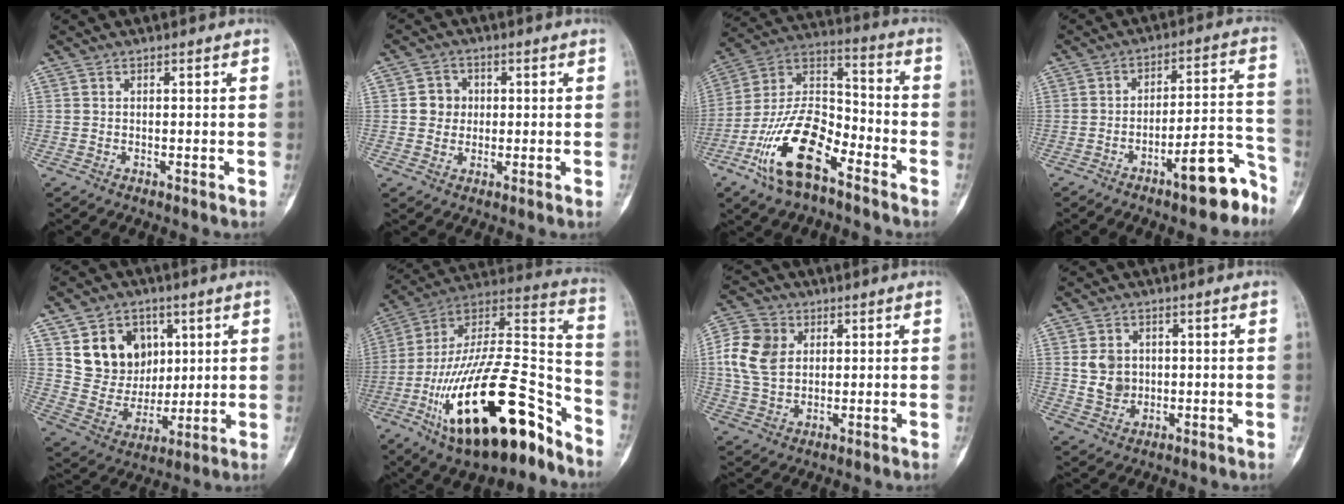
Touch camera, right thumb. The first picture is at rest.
{"total": 4.3, "force": [0.4, 4.0, 1.4], "torque": [0.002, 0.006, 0.003]}
{"total": 17.9, "force": [-9.5, 8.1, 12.8], "torque": [-0.229, 0.069, -0.185]}
{"total": 11.7, "force": [-7.5, 3.3, 8.4], "torque": [-0.091, 0.079, -0.110]}
{"total": 14.1, "force": [5.4, 11.5, 6.2], "torque": [-0.062, -0.024, 0.110]}
{"total": 31.2, "force": [-16.2, 12.0, 23.8], "torque": [-0.388, 0.080, -0.267]}
{"total": 10.4, "force": [2.0, 8.0, 6.3], "torque": [-0.116, 0.004, 0.037]}
{"total": 5.5, "force": [0.7, 4.6, 2.8], "torque": [-0.030, -0.005, 0.022]}